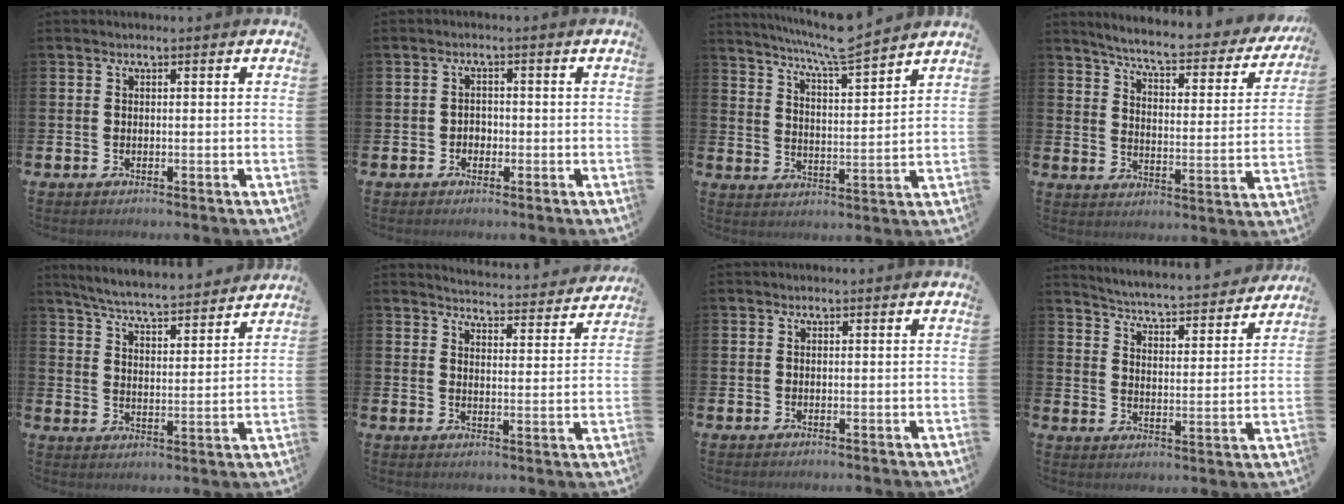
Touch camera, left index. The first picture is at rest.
{"total": 1.6, "force": [-0.7, 1.4, 0.4], "torque": [-0.009, 0.003, -0.016]}
{"total": 7.3, "force": [6.9, -0.1, 2.2], "torque": [-0.069, -0.044, 0.121]}
{"total": 5.8, "force": [5.2, 0.6, 2.4], "torque": [-0.070, -0.044, 0.081]}
{"total": 6.1, "force": [6.0, 0.1, 1.3], "torque": [-0.056, -0.045, 0.103]}
{"total": 4.3, "force": [4.3, 0.3, 0.2], "torque": [-0.021, -0.037, 0.073]}
{"total": 0.0}
{"total": 4.8, "force": [4.7, 0.1, 0.8], "torque": [-0.046, -0.043, 0.075]}